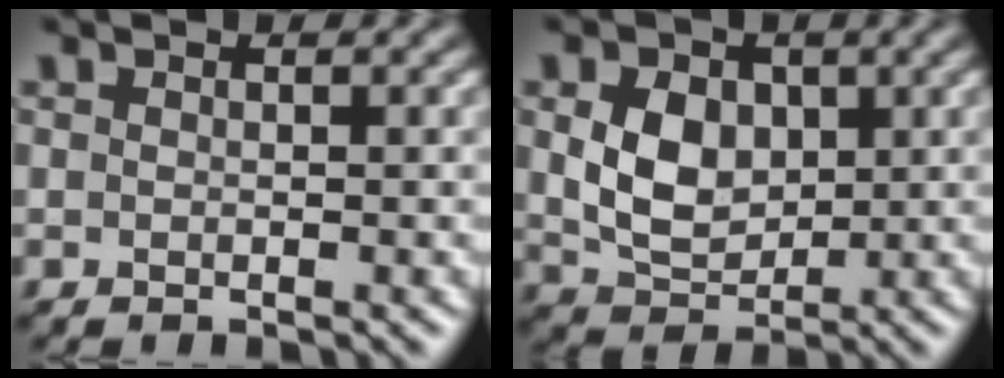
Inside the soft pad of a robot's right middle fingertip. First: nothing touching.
{"total": 4.9, "force": [0.7, 3.6, 3.2], "torque": [-0.070, -0.004, 0.014]}